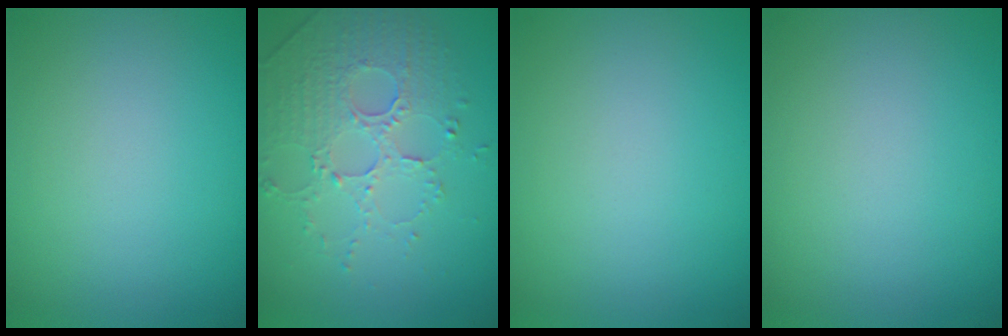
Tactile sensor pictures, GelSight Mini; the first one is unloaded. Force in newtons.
{"total": 5.0, "press": 3.4, "slide": 3.7}
{"total": 0.0}
{"total": 0.0}